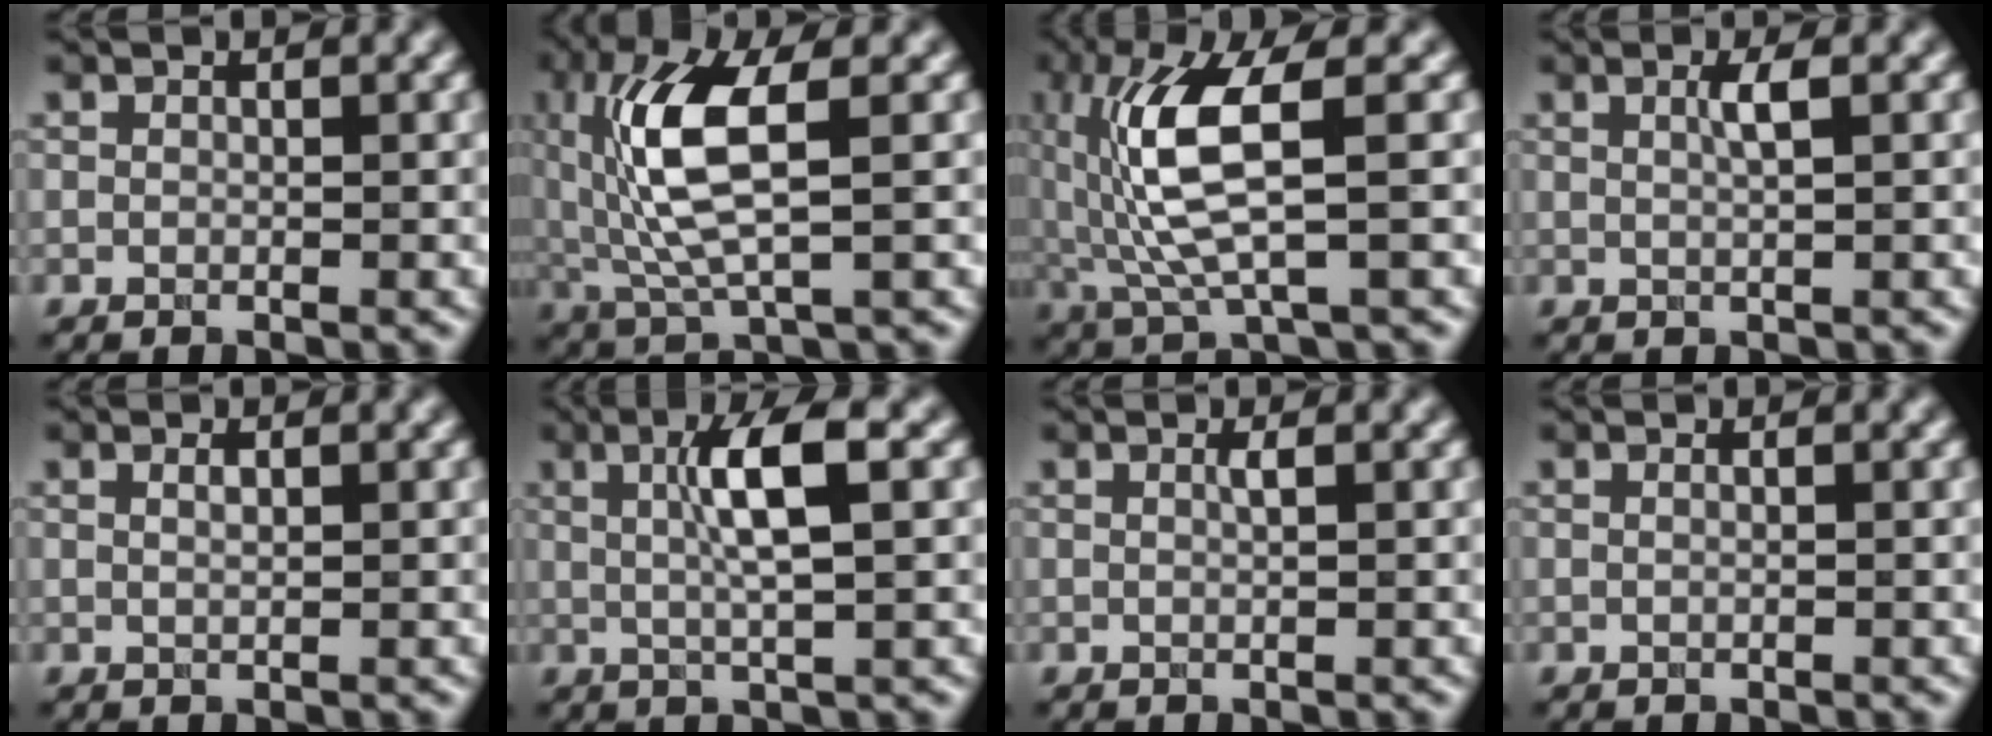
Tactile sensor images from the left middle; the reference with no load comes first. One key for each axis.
{"total": 8.2, "fx": 1.2, "fy": 2.8, "fz": 7.6, "tx": -0.164, "ty": -0.004, "tz": 0.028}
{"total": 8.1, "fx": 0.8, "fy": 2.3, "fz": 7.8, "tx": -0.166, "ty": -0.003, "tz": 0.023}
{"total": 1.7, "fx": 0.3, "fy": 0.4, "fz": 1.6, "tx": -0.029, "ty": 0.003, "tz": 0.003}
{"total": 0.8, "fx": 0.2, "fy": 0.3, "fz": 0.7, "tx": -0.011, "ty": 0.002, "tz": 0.004}
{"total": 5.1, "fx": 0.9, "fy": 1.0, "fz": 4.9, "tx": -0.086, "ty": 0.008, "tz": 0.017}
{"total": 0.7, "fx": 0.1, "fy": 0.2, "fz": 0.7, "tx": -0.008, "ty": 0.004, "tz": 0.000}
{"total": 1.0, "fx": 0.4, "fy": 0.6, "fz": 0.7, "tx": -0.001, "ty": -0.004, "tz": -0.010}